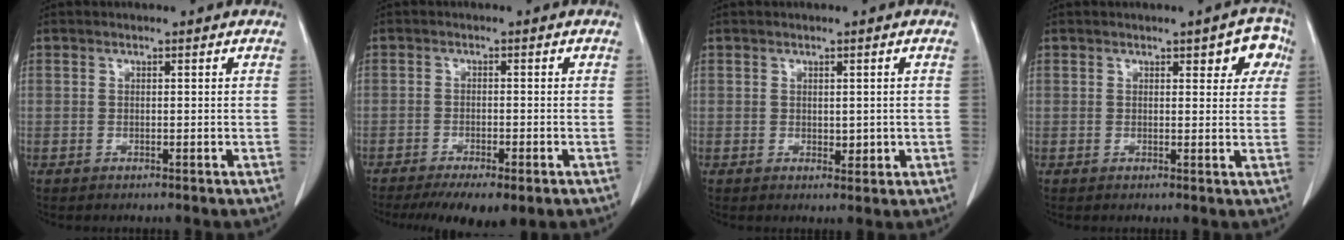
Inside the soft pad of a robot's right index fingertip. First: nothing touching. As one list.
[{"total": 8.2, "force": [-5.6, 2.5, 5.4], "torque": [-0.074, -0.014, -0.082]}, {"total": 1.9, "force": [0.0, 1.1, 1.5], "torque": [-0.019, -0.004, 0.005]}, {"total": 4.3, "force": [1.9, 1.7, 3.5], "torque": [-0.029, 0.010, 0.016]}]